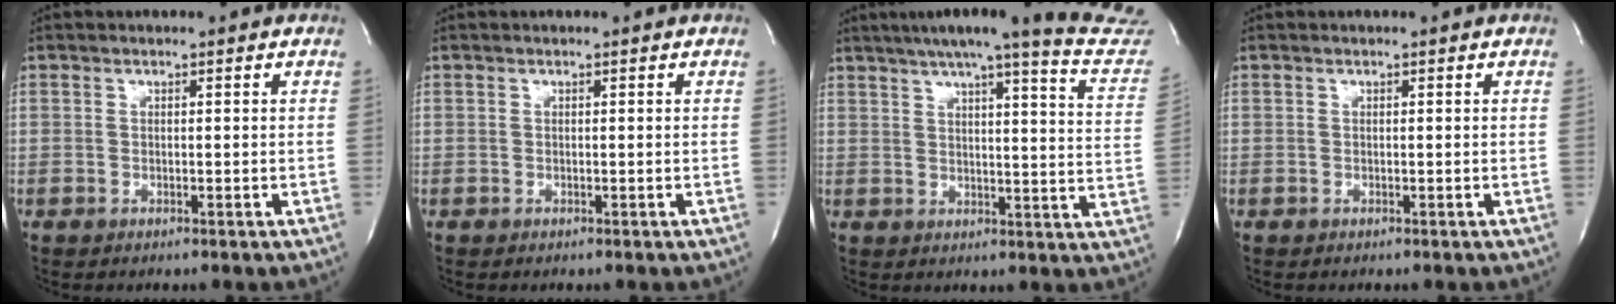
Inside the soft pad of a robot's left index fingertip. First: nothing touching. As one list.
[{"total": 0.0}, {"total": 23.3, "force": [20.9, 0.7, 10.4], "torque": [-0.141, -0.062, 0.237]}, {"total": 0.0}]